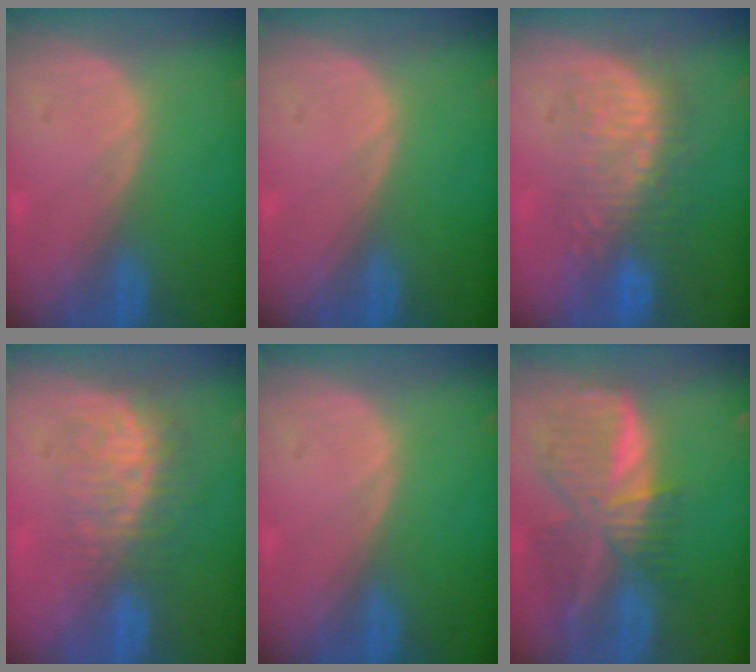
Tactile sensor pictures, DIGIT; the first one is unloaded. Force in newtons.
{"total": 0.0}
{"total": 8.9, "press": 8.7, "slide": 1.9}
{"total": 8.7, "press": 7.3, "slide": 4.6}
{"total": 0.0}
{"total": 9.4, "press": 8.3, "slide": 4.5}